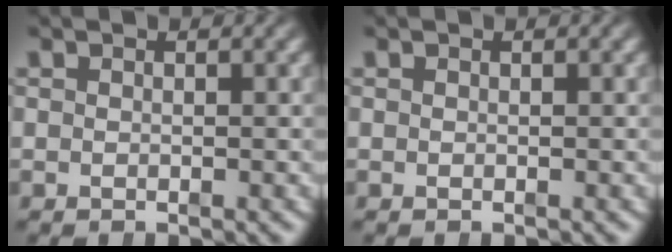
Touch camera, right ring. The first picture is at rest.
{"total": 0.0}